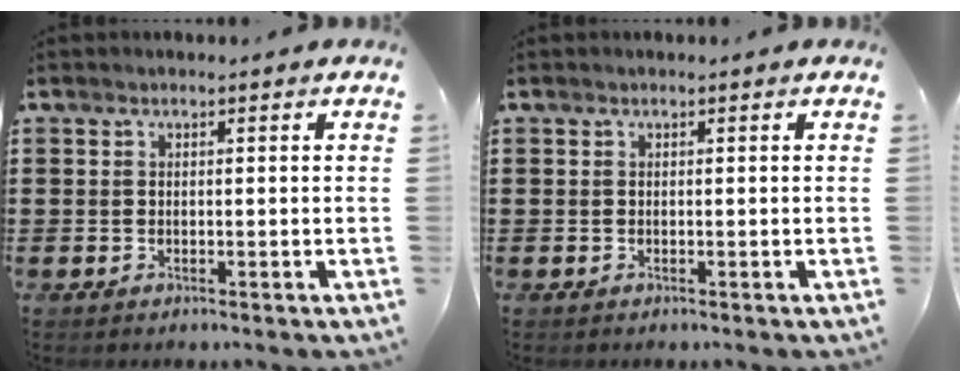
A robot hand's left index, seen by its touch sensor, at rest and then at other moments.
{"total": 0.0}